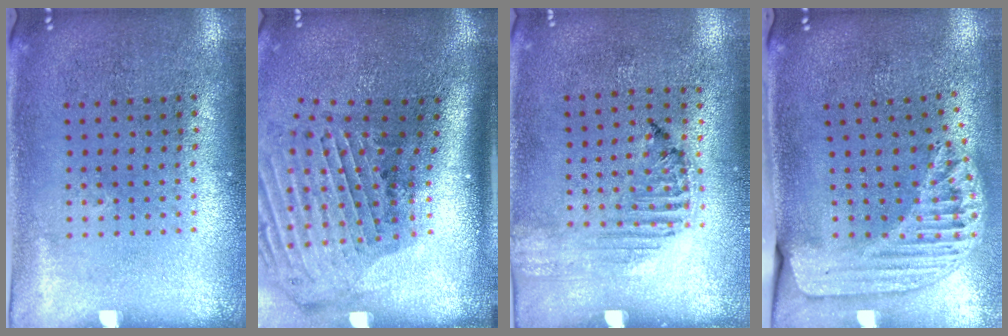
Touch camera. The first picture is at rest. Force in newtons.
{"total": 2.9, "press": 2.1, "slide": 1.9}
{"total": 1.2, "press": 1.1, "slide": 0.2}
{"total": 1.7, "press": 1.5, "slide": 0.7}